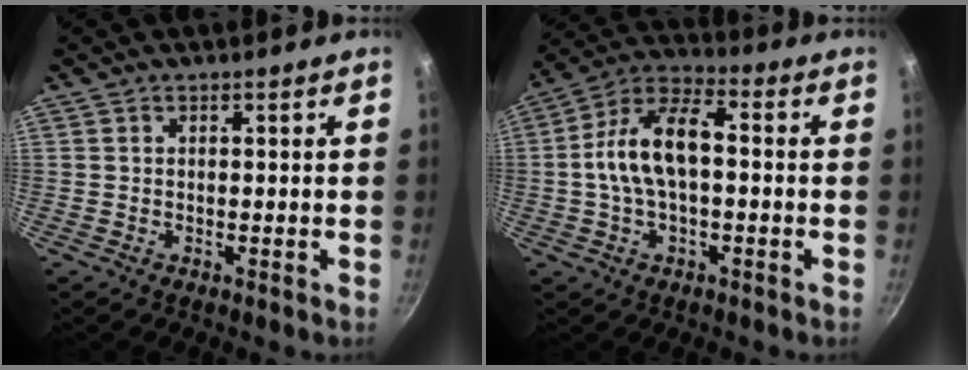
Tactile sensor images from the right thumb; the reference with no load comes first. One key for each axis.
{"total": 13.2, "fx": -0.2, "fy": 6.9, "fz": 11.3, "tx": -0.195, "ty": 0.042, "tz": -0.018}